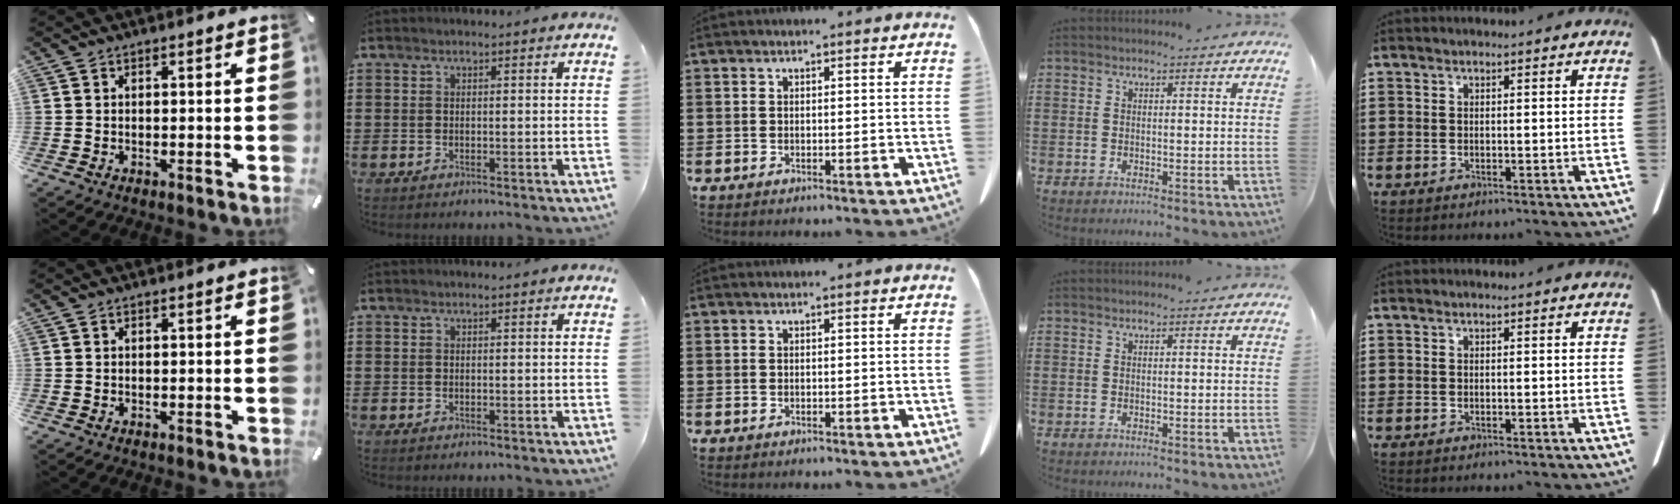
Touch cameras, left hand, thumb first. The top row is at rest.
{}